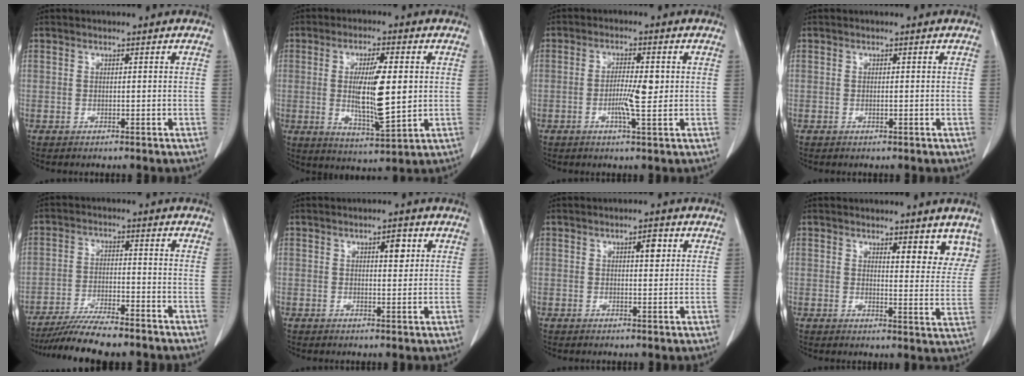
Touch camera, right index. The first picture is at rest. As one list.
[{"total": 11.1, "force": [0.6, 1.9, 10.9], "torque": [-0.192, -0.013, 0.015]}, {"total": 4.9, "force": [-0.5, 0.6, 4.9], "torque": [-0.088, -0.002, -0.007]}, {"total": 0.5, "force": [-0.1, 0.1, 0.5], "torque": [-0.009, -0.001, 0.000]}, {"total": 10.7, "force": [-9.3, 1.0, 5.1], "torque": [-0.081, -0.020, -0.150]}, {"total": 2.8, "force": [1.2, 0.9, 2.4], "torque": [-0.035, -0.001, 0.017]}, {"total": 2.5, "force": [1.0, 0.8, 2.2], "torque": [-0.035, -0.001, 0.014]}, {"total": 6.9, "force": [5.3, 1.9, 4.0], "torque": [-0.031, -0.022, 0.053]}]